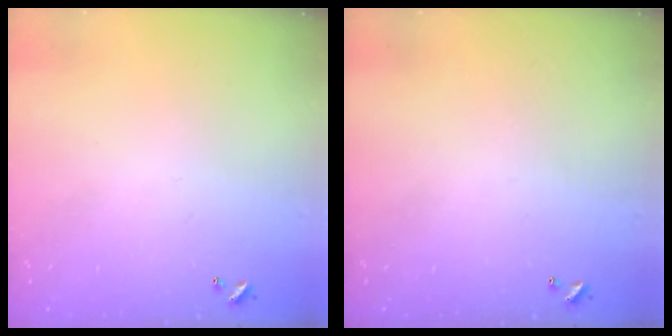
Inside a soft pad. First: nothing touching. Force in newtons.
{"total": 0.0}